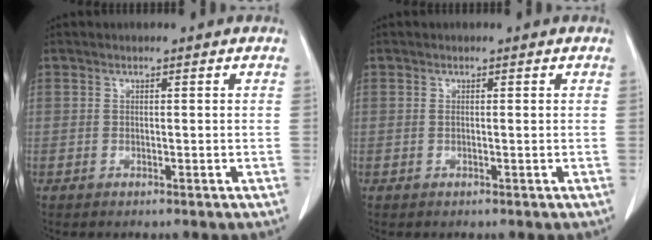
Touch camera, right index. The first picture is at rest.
{"total": 0.5, "force": [0.1, 0.1, 0.5], "torque": [-0.013, -0.001, 0.003]}